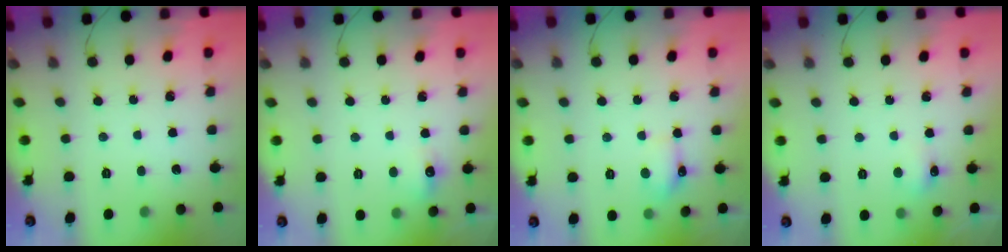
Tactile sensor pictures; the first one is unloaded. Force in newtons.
{"total": 6.2, "press": 5.9, "slide": 1.8}
{"total": 5.5, "press": 5.5, "slide": 0.9}
{"total": 4.9, "press": 4.8, "slide": 0.9}